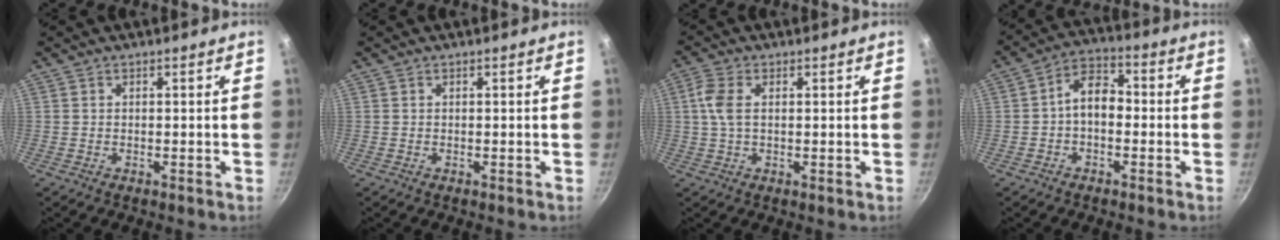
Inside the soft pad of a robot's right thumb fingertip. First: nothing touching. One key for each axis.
{"total": 0.0}
{"total": 5.0, "fx": 0.9, "fy": 2.6, "fz": 4.1, "tx": -0.108, "ty": 0.009, "tz": 0.013}
{"total": 7.6, "fx": -0.7, "fy": 4.9, "fz": 5.8, "tx": -0.079, "ty": 0.031, "tz": -0.026}